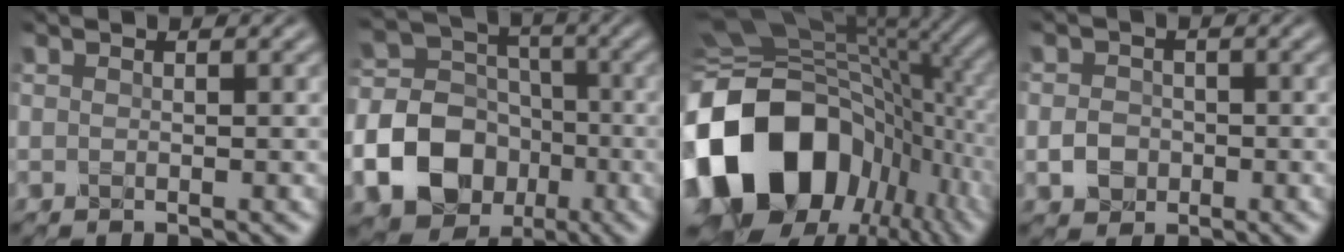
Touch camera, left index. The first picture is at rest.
{"total": 20.2, "force": [-8.3, 17.5, 5.8], "torque": [-0.160, -0.055, -0.159]}
{"total": 18.2, "force": [-5.2, 12.9, 11.7], "torque": [-0.242, -0.013, -0.094]}
{"total": 2.4, "force": [-0.9, 1.9, 1.1], "torque": [-0.020, 0.001, -0.024]}